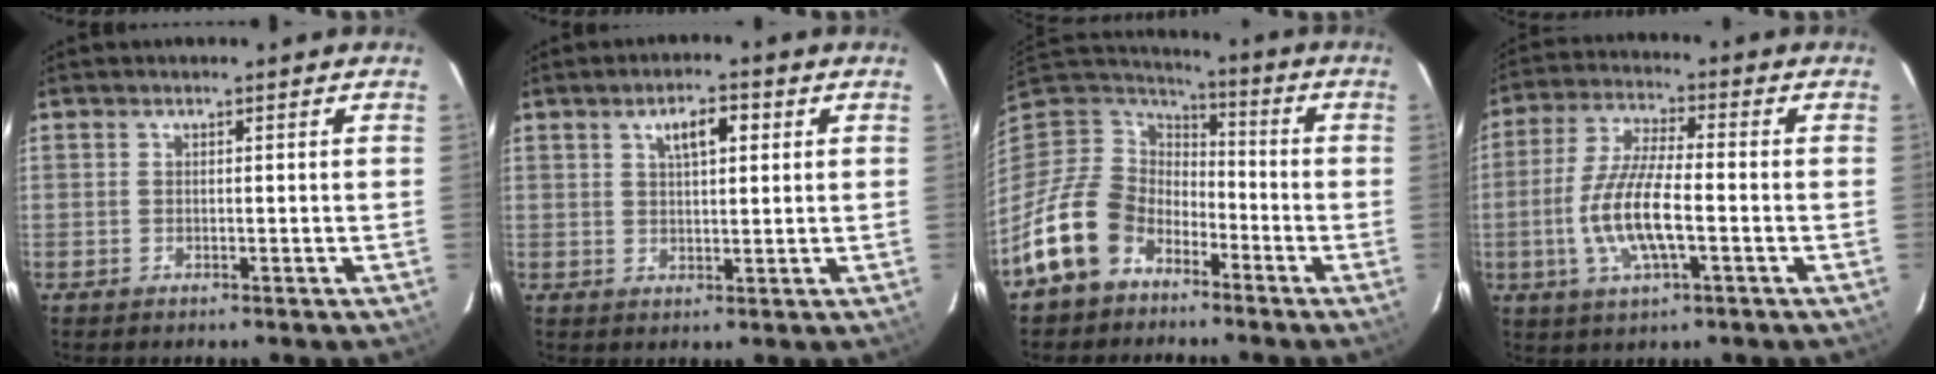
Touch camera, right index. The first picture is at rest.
{"total": 4.9, "force": [2.0, 2.0, 4.0], "torque": [-0.066, 0.012, 0.036]}
{"total": 14.9, "force": [-9.3, 10.4, 5.4], "torque": [-0.140, 0.016, -0.165]}
{"total": 11.7, "force": [-2.8, 3.2, 10.9], "torque": [-0.225, -0.005, -0.057]}